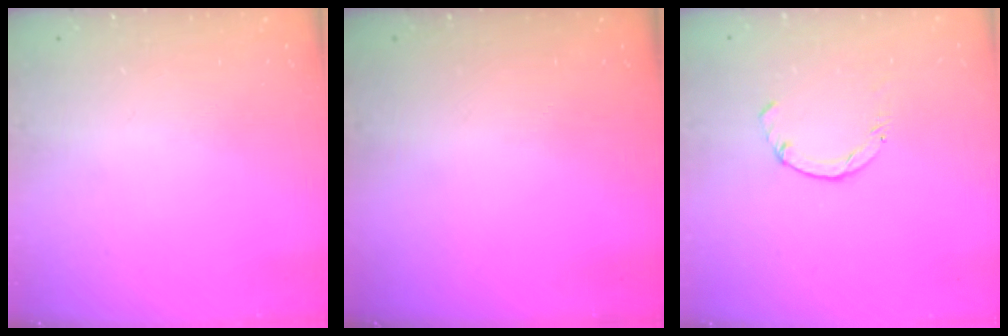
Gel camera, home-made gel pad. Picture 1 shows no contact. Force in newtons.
{"total": 0.0}
{"total": 0.0}